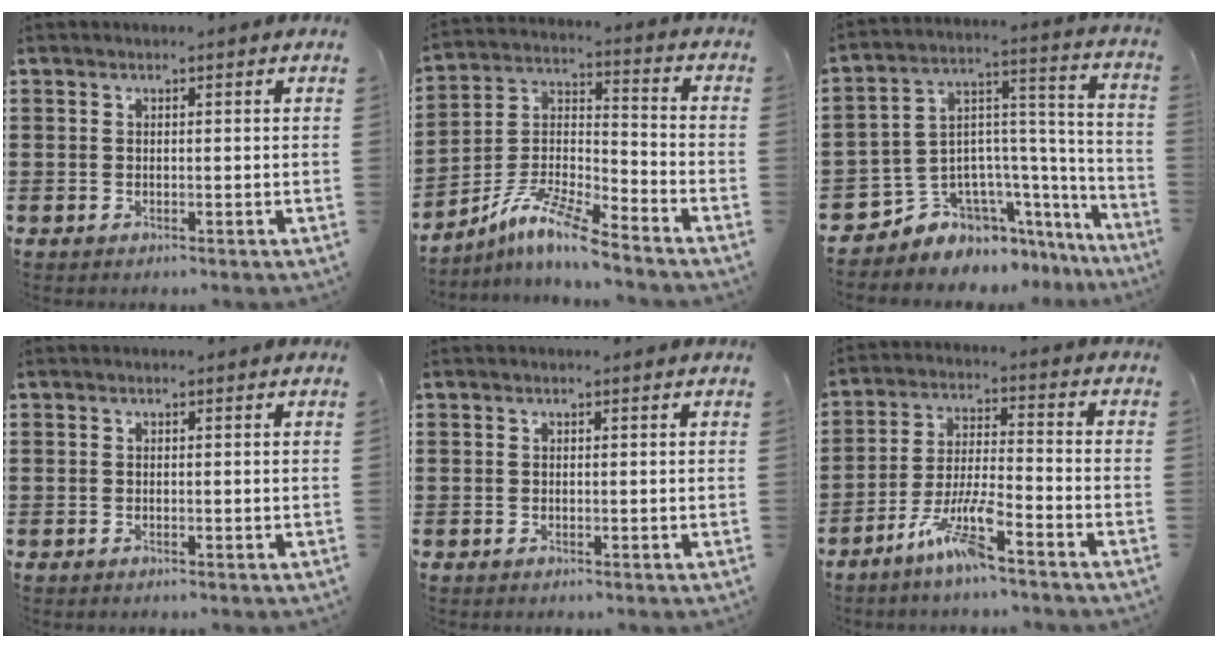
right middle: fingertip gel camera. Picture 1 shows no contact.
{"total": 9.2, "force": [-7.8, 0.5, 4.8], "torque": [-0.104, 0.000, -0.156]}
{"total": 5.9, "force": [-4.3, 4.0, 0.0], "torque": [-0.025, -0.014, -0.081]}
{"total": 0.0}
{"total": 0.0}
{"total": 7.9, "force": [-5.6, 0.9, 5.5], "torque": [-0.119, -0.005, -0.109]}